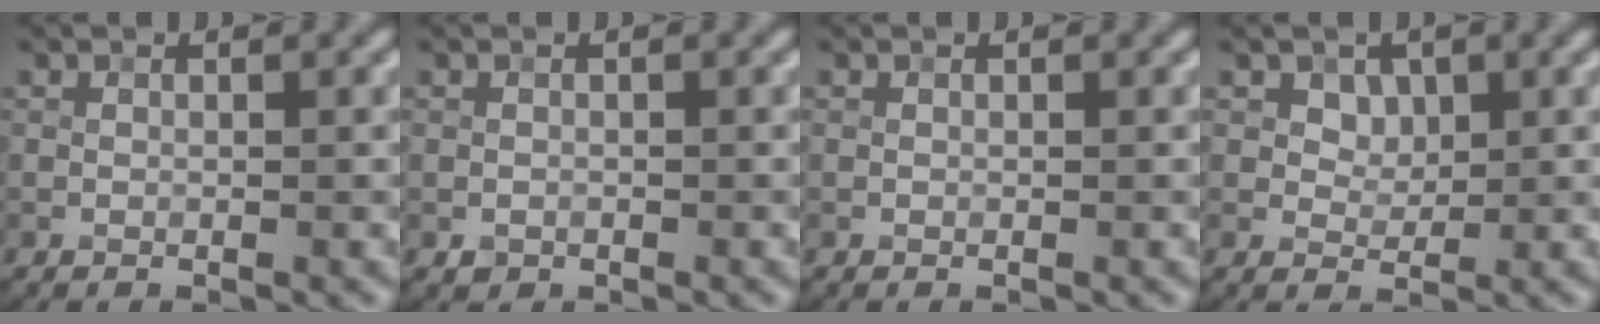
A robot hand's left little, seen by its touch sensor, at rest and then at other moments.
{"total": 0.5, "force": [-0.2, 0.5, 0.1], "torque": [0.003, -0.004, -0.004]}
{"total": 0.0}
{"total": 1.9, "force": [0.9, 1.5, 0.9], "torque": [-0.013, -0.013, 0.020]}